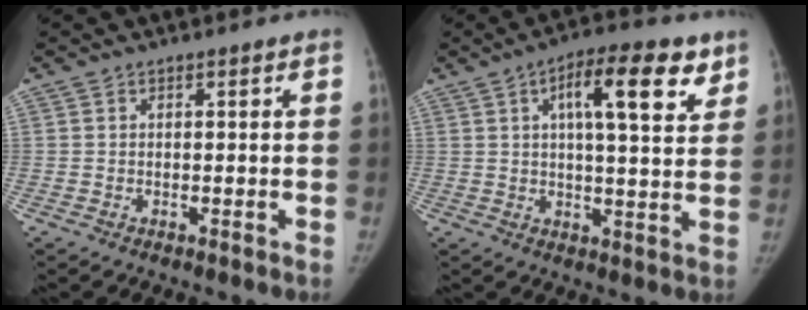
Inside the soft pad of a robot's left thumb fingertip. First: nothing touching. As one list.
[{"total": 13.2, "force": [6.0, 4.3, 10.9], "torque": [-0.137, -0.012, 0.081]}]